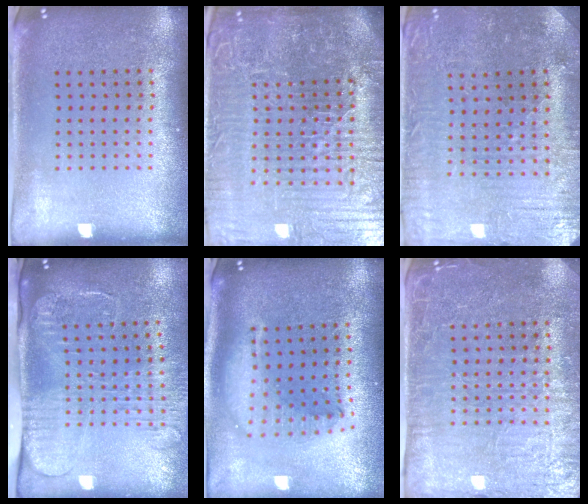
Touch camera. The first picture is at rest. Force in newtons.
{"total": 7.6, "press": 6.7, "slide": 3.6}
{"total": 1.3, "press": 1.3, "slide": 0.4}
{"total": 2.6, "press": 2.1, "slide": 1.7}
{"total": 2.3, "press": 1.7, "slide": 1.5}
{"total": 4.2, "press": 3.9, "slide": 1.6}